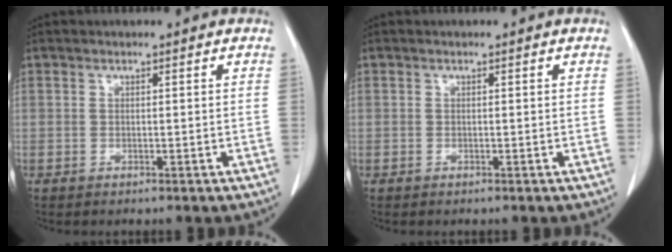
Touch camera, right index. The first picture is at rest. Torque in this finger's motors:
{"motor_torque": [0.04, -0.03, -0.02, 0.01]}